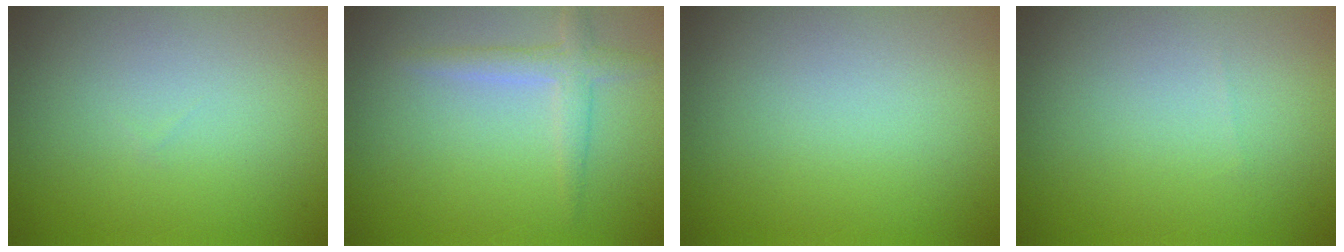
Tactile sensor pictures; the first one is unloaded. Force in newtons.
{"total": 2.1, "press": 2.1, "slide": 0.1}
{"total": 0.0}
{"total": 0.0}